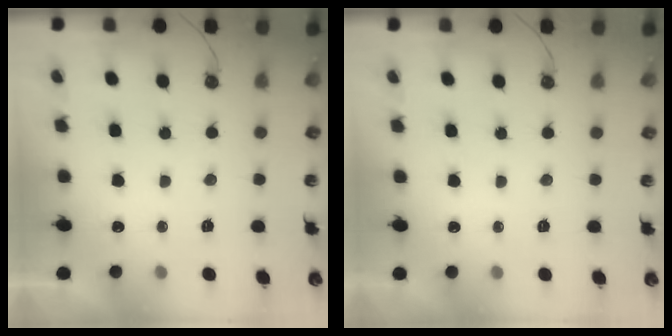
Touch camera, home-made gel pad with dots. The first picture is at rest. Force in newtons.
{"total": 0.0}